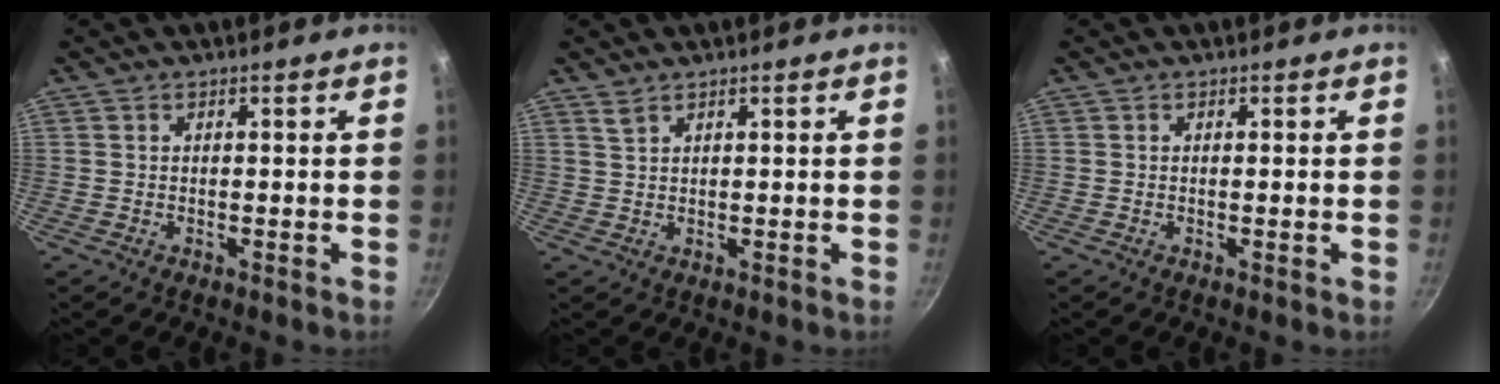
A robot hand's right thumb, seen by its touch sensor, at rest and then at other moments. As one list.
[{"total": 1.4, "force": [1.1, 0.4, 0.7], "torque": [-0.013, -0.005, 0.025]}, {"total": 0.6, "force": [-0.1, -0.1, 0.5], "torque": [-0.009, -0.002, -0.002]}]